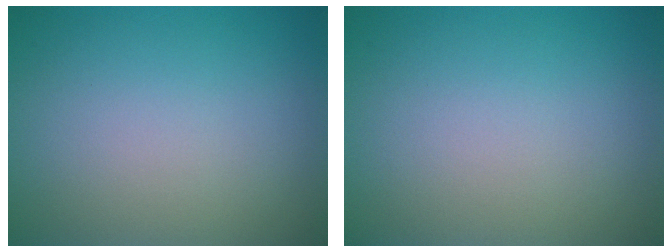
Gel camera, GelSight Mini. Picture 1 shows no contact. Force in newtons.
{"total": 0.0}